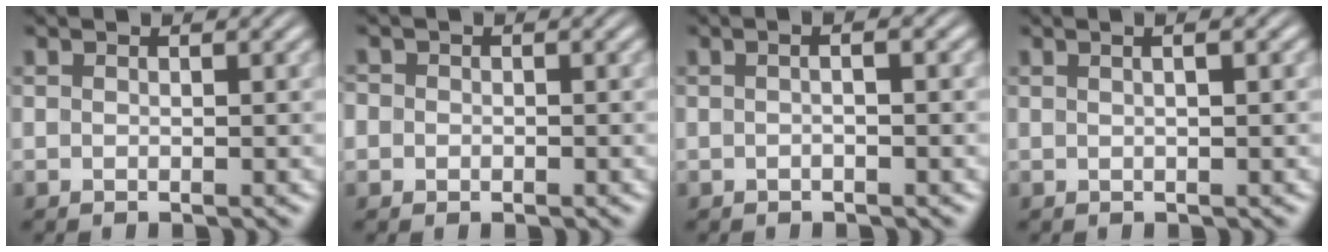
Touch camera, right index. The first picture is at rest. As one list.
[{"total": 2.0, "force": [-0.3, 1.9, 0.6], "torque": [-0.025, -0.007, -0.009]}, {"total": 1.7, "force": [-0.2, 0.3, 1.6], "torque": [-0.019, 0.010, -0.009]}, {"total": 1.4, "force": [0.3, 0.0, 1.4], "torque": [-0.011, 0.007, 0.004]}]